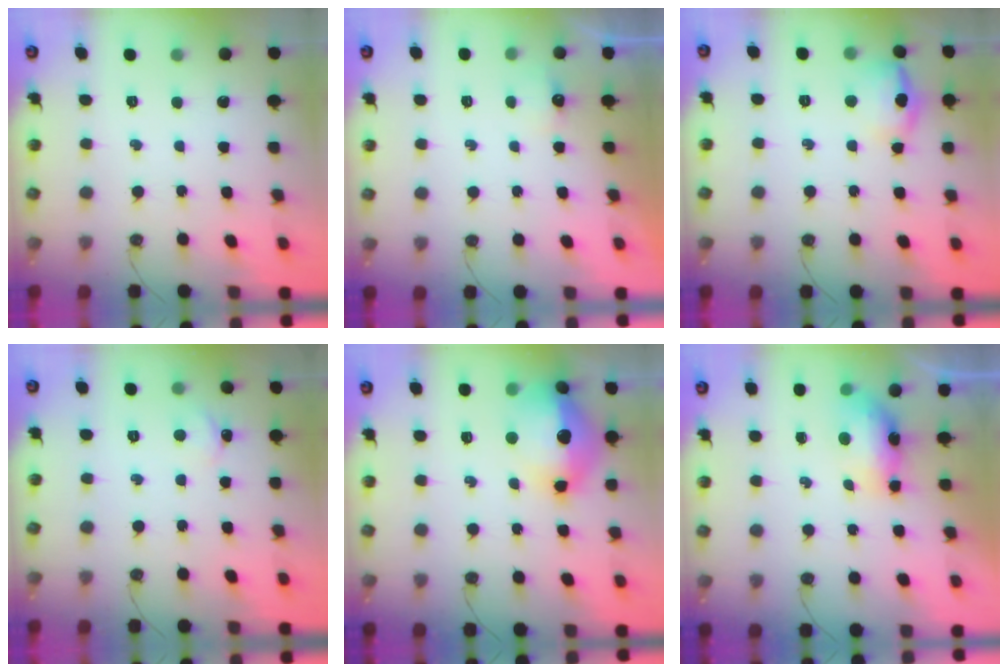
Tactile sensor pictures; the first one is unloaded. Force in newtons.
{"total": 3.2, "press": 3.2, "slide": 0.5}
{"total": 15.2, "press": 11.7, "slide": 9.8}
{"total": 2.4, "press": 2.4, "slide": 0.3}
{"total": 21.9, "press": 19.7, "slide": 9.6}
{"total": 8.1, "press": 7.8, "slide": 2.3}